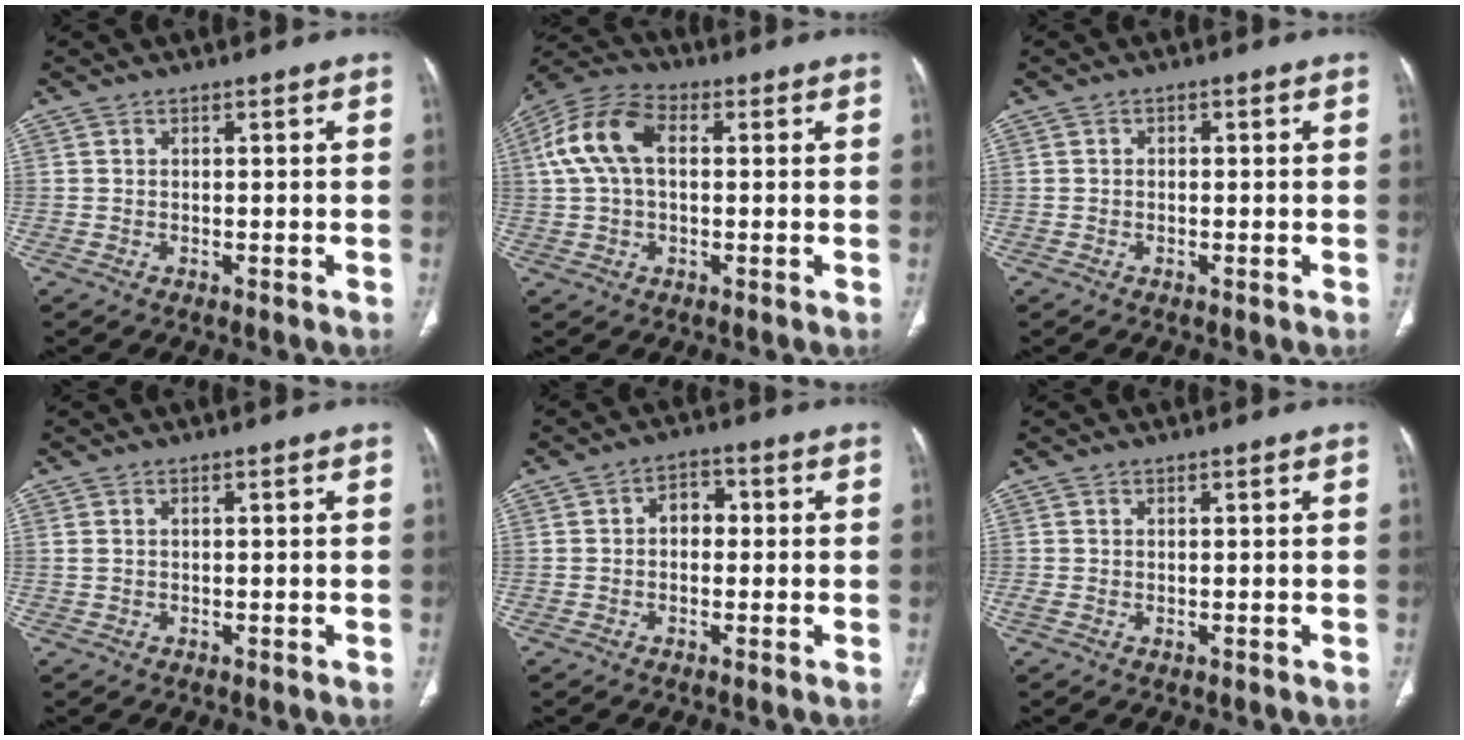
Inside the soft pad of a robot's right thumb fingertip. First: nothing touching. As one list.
[{"total": 11.6, "force": [2.0, 7.0, 9.0], "torque": [-0.190, 0.032, 0.031]}, {"total": 0.8, "force": [0.0, 0.6, 0.5], "torque": [-0.005, 0.002, -0.001]}, {"total": 0.8, "force": [0.3, 0.4, 0.5], "torque": [-0.014, 0.011, 0.012]}, {"total": 4.2, "force": [0.1, 3.1, 2.9], "torque": [-0.026, 0.016, -0.006]}, {"total": 0.6, "force": [0.2, 0.2, 0.5], "torque": [-0.018, 0.008, 0.006]}]